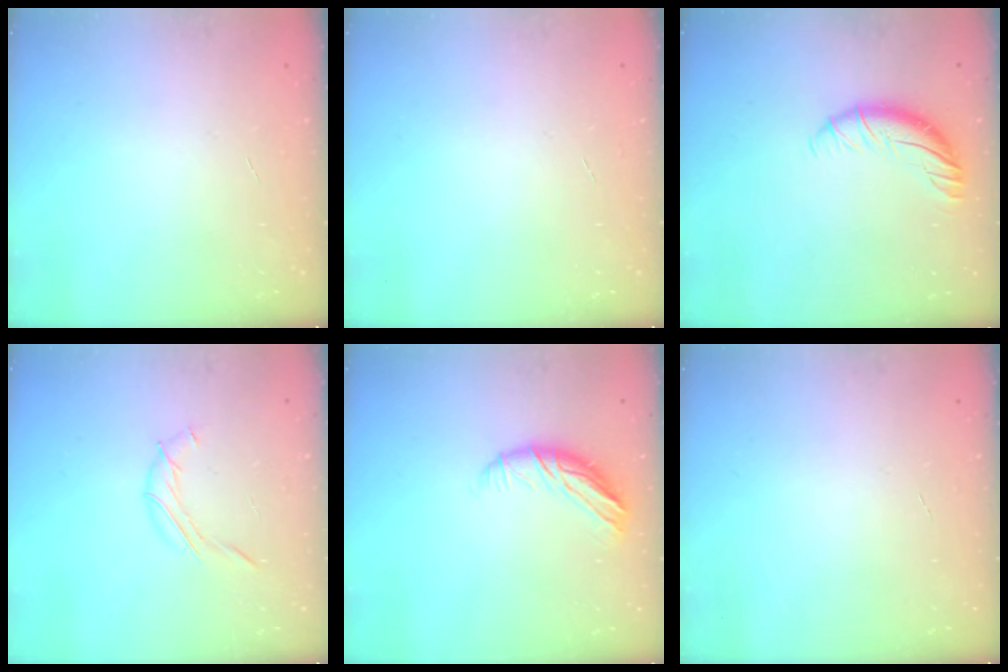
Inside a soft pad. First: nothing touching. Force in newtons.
{"total": 0.0}
{"total": 9.0, "press": 8.9, "slide": 1.1}
{"total": 7.4, "press": 7.3, "slide": 1.3}
{"total": 9.7, "press": 9.6, "slide": 1.2}
{"total": 0.0}